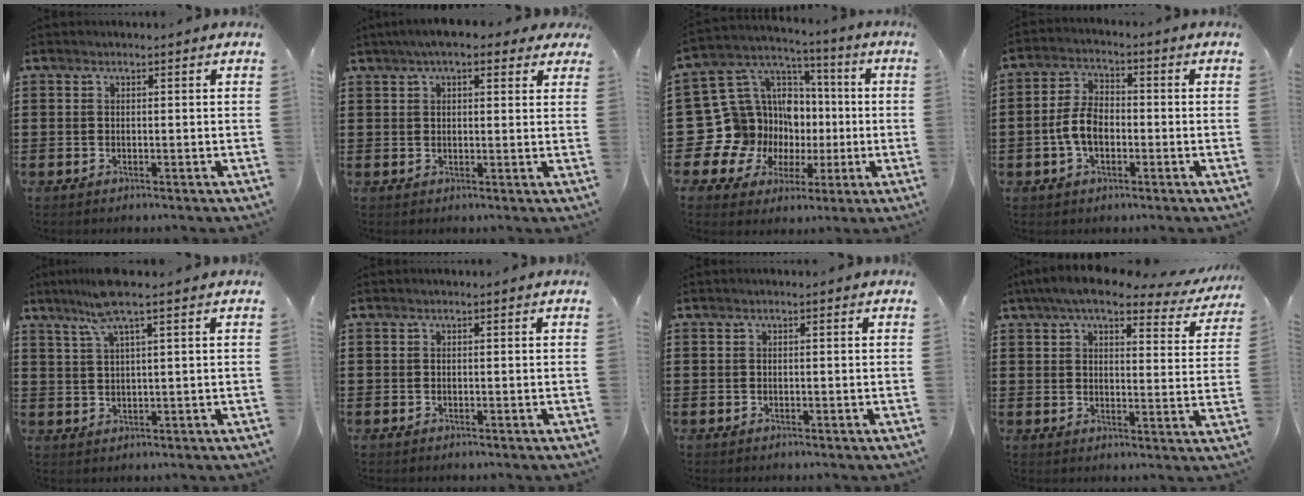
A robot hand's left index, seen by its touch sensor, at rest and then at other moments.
{"total": 4.9, "force": [3.5, 1.3, 3.2], "torque": [-0.072, 0.007, 0.062]}
{"total": 16.6, "force": [-2.4, 15.6, 5.3], "torque": [-0.164, -0.016, -0.004]}
{"total": 6.1, "force": [-1.4, 3.6, 4.7], "torque": [-0.118, 0.001, -0.035]}
{"total": 6.2, "force": [3.8, 0.2, 4.9], "torque": [-0.105, 0.005, 0.066]}
{"total": 0.0}
{"total": 0.0}
{"total": 6.9, "force": [5.6, 1.3, 3.7], "torque": [-0.093, -0.015, 0.098]}